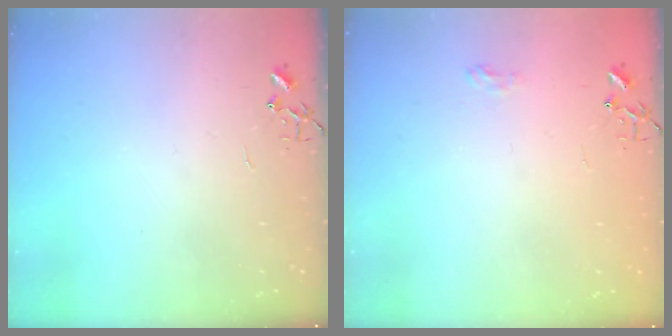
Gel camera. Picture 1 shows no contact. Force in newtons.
{"total": 6.5, "press": 6.5, "slide": 0.6}